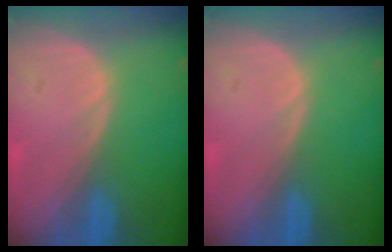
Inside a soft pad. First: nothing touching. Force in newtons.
{"total": 0.0}